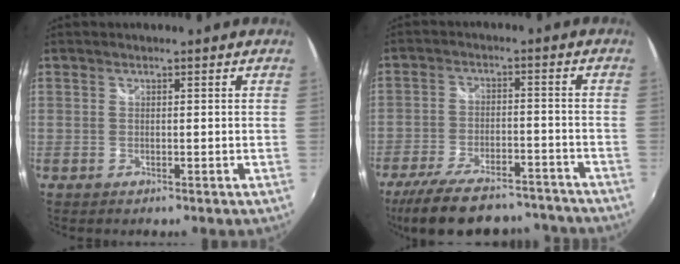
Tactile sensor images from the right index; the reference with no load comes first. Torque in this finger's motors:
{"motor_torque": [1.12, -1.02, 0.46, 0.12]}